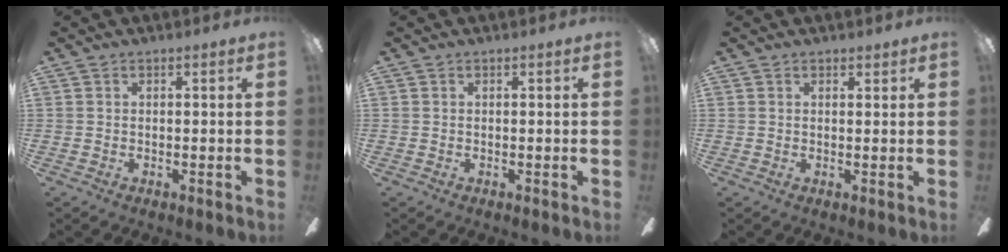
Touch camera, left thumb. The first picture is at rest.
{"total": 0.0}
{"total": 1.2, "force": [1.0, 0.7, 0.2], "torque": [0.004, -0.002, 0.016]}